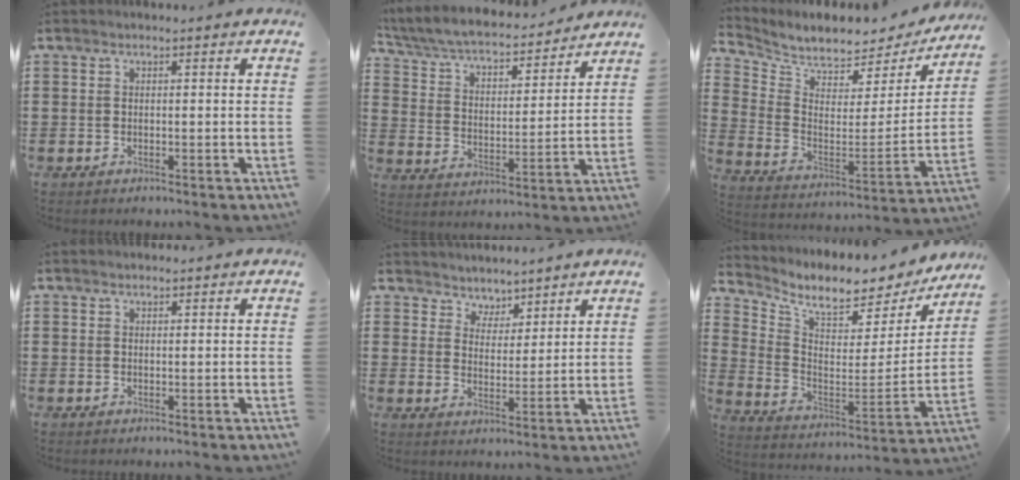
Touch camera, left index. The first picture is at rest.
{"total": 5.1, "force": [4.6, 0.8, 2.1], "torque": [-0.062, -0.035, 0.073]}
{"total": 5.1, "force": [4.9, 1.1, 0.5], "torque": [-0.045, -0.052, 0.081]}
{"total": 0.5, "force": [0.5, 0.2, 0.0], "torque": [-0.002, 0.002, 0.010]}
{"total": 4.1, "force": [3.7, 1.6, -0.7], "torque": [-0.008, -0.011, 0.067]}
{"total": 5.9, "force": [5.0, 1.7, 2.5], "torque": [-0.071, -0.054, 0.080]}